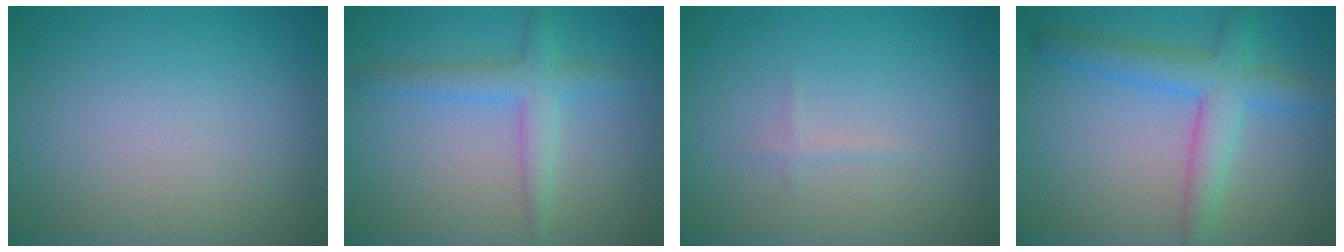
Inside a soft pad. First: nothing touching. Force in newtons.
{"total": 3.0, "press": 3.0, "slide": 0.1}
{"total": 0.6, "press": 0.6, "slide": 0.0}
{"total": 4.6, "press": 4.6, "slide": 0.2}